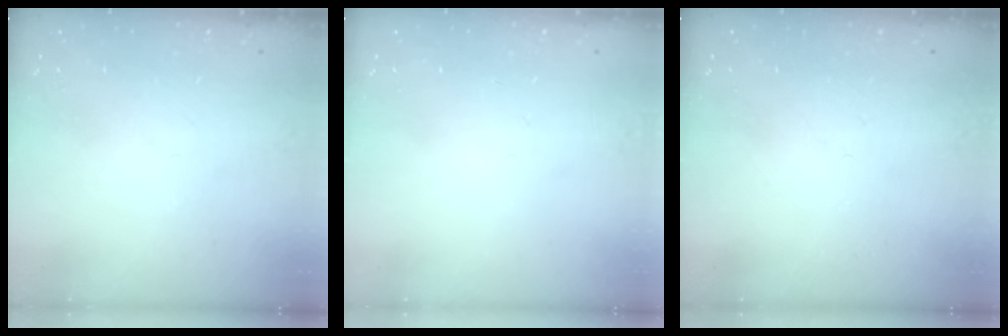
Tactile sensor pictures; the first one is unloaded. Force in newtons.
{"total": 0.0}
{"total": 0.0}